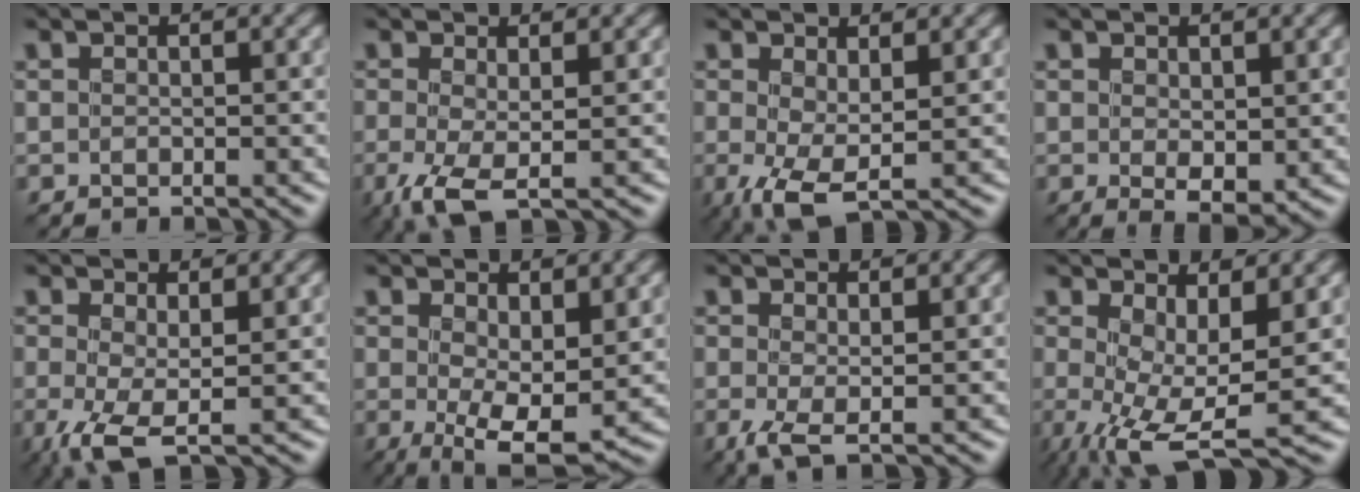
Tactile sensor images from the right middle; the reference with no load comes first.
{"total": 3.8, "force": [-0.9, 1.1, 3.5], "torque": [-0.081, -0.011, -0.019]}
{"total": 4.2, "force": [-0.5, 1.5, 3.9], "torque": [-0.087, -0.007, -0.008]}
{"total": 2.4, "force": [0.4, 1.1, 2.1], "torque": [-0.039, -0.008, 0.013]}
{"total": 4.0, "force": [-0.8, 1.1, 3.8], "torque": [-0.084, -0.012, -0.018]}
{"total": 6.5, "force": [0.0, 2.5, 6.1], "torque": [-0.101, -0.015, 0.002]}
{"total": 2.3, "force": [-0.4, 0.4, 2.2], "torque": [-0.051, -0.007, -0.010]}
{"total": 7.5, "force": [-0.6, 2.6, 7.0], "torque": [-0.136, -0.013, -0.008]}